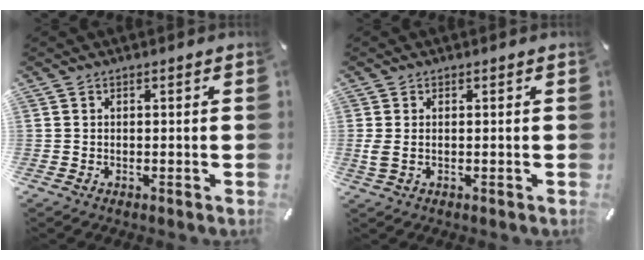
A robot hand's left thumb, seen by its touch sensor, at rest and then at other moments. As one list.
[{"total": 2.2, "force": [0.1, 0.8, 2.1], "torque": [-0.046, -0.003, 0.000]}]